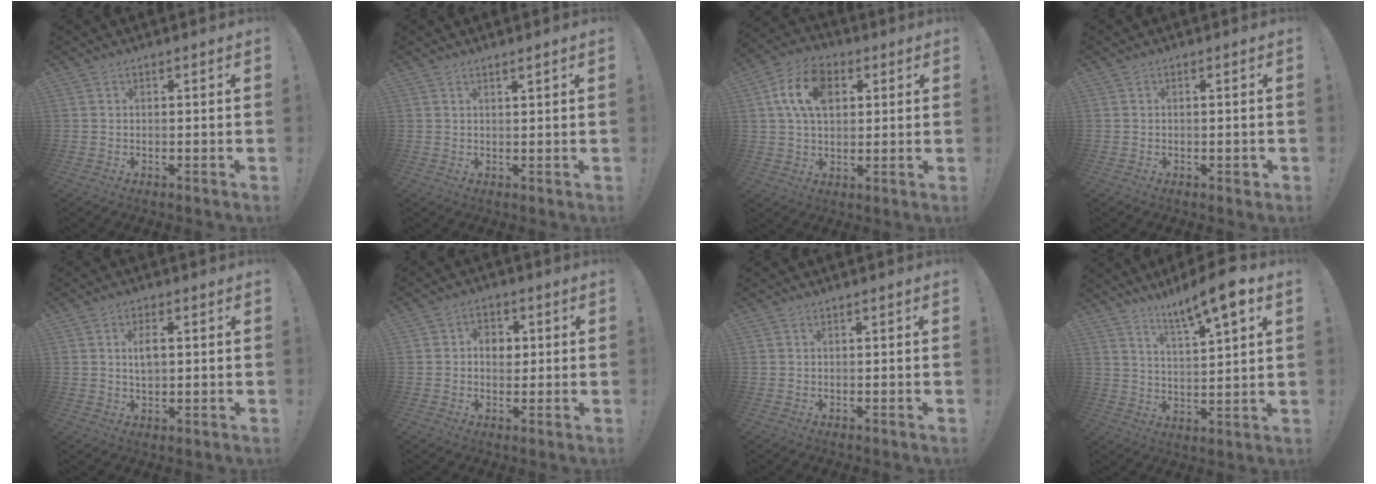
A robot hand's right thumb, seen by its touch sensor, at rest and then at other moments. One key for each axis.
{"total": 1.3, "fx": 1.0, "fy": -0.2, "fz": 0.9, "tx": -0.017, "ty": -0.001, "tz": 0.017}
{"total": 13.3, "fx": 4.4, "fy": 9.0, "fz": 8.9, "tx": -0.155, "ty": 0.010, "tz": 0.082}
{"total": 1.3, "fx": -0.4, "fy": 0.8, "fz": 0.9, "tx": -0.004, "ty": 0.000, "tz": -0.007}
{"total": 4.5, "fx": 1.0, "fy": 2.4, "fz": 3.7, "tx": -0.052, "ty": -0.002, "tz": 0.012}
{"total": 5.4, "fx": 0.3, "fy": 4.6, "fz": 2.8, "tx": -0.032, "ty": 0.002, "tz": 0.002}
{"total": 0.0}
{"total": 11.5, "fx": 8.1, "fy": 1.5, "fz": 8.1, "tx": -0.137, "ty": -0.045, "tz": 0.132}